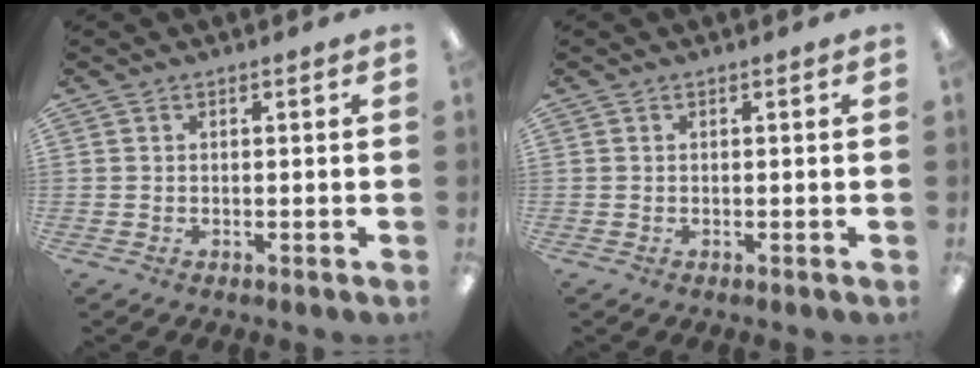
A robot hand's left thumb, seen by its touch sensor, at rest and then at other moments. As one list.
[{"total": 0.0}]